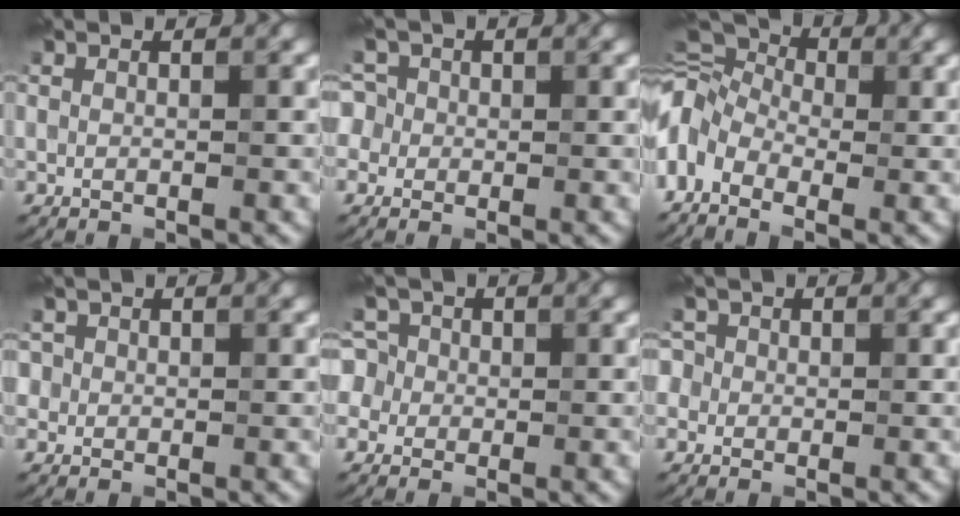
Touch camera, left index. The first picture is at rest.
{"total": 3.8, "force": [0.3, 3.5, 1.3], "torque": [-0.010, 0.034, -0.031]}
{"total": 10.8, "force": [-0.5, 7.9, 7.3], "torque": [-0.157, 0.035, -0.032]}
{"total": 2.0, "force": [0.7, 1.8, 0.6], "torque": [0.003, 0.010, 0.002]}
{"total": 4.1, "force": [-0.1, 3.9, 1.2], "torque": [-0.018, 0.032, -0.038]}
{"total": 2.7, "force": [0.4, 2.5, 0.9], "torque": [0.002, 0.022, -0.025]}